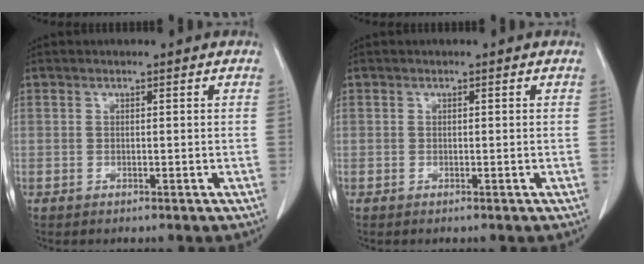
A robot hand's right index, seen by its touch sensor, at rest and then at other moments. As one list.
[{"total": 0.0}]